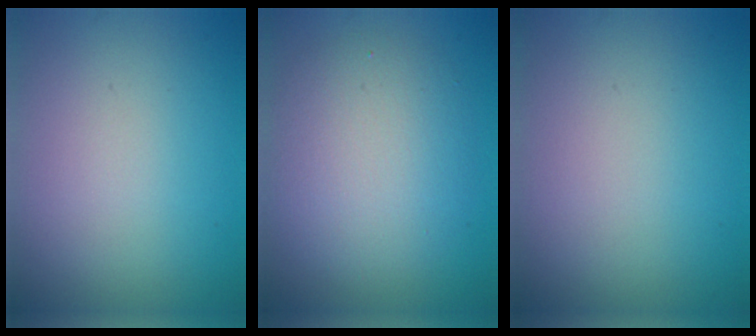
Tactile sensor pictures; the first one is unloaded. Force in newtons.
{"total": 5.7, "press": 5.7, "slide": 0.4}
{"total": 0.0}